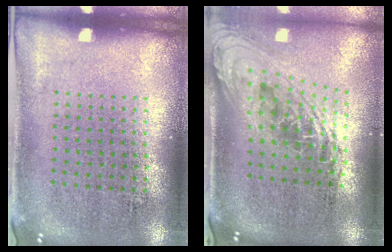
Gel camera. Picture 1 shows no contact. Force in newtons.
{"total": 2.3, "press": 1.7, "slide": 1.6}